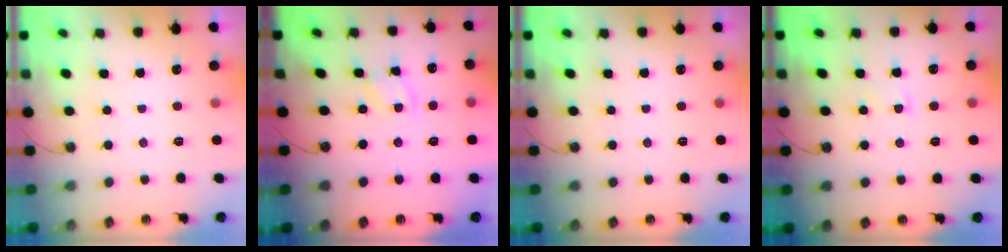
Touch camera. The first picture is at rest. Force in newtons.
{"total": 3.9, "press": 3.8, "slide": 0.5}
{"total": 0.0}
{"total": 1.7, "press": 1.6, "slide": 0.3}